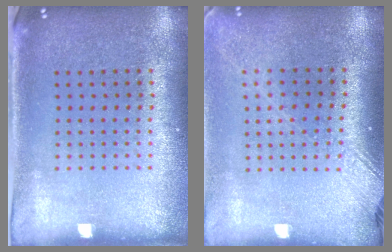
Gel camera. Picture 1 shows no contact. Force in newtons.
{"total": 1.8, "press": 1.5, "slide": 1.1}